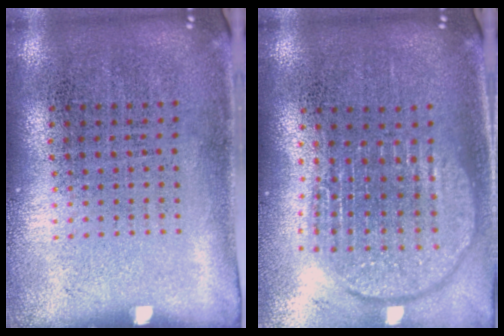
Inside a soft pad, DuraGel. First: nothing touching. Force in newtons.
{"total": 1.8, "press": 1.6, "slide": 1.0}